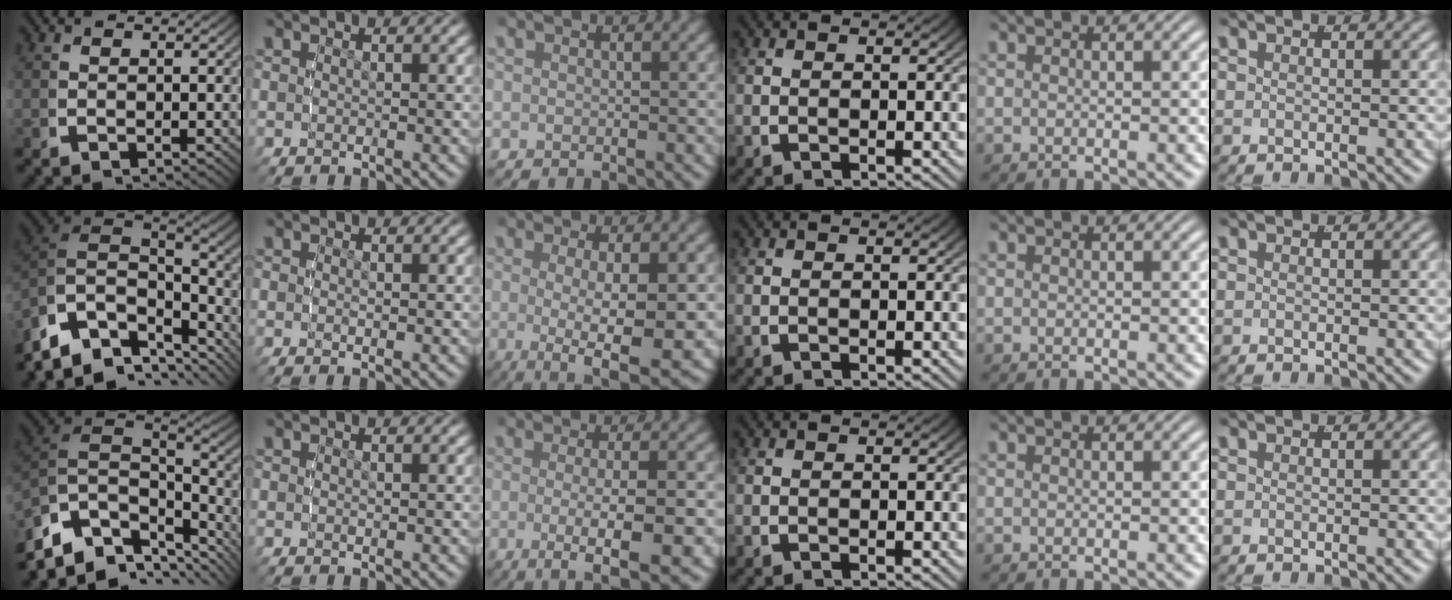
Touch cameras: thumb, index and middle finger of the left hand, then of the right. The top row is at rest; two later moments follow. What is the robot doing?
{"motion": "lift_and_place", "object": "bandage"}